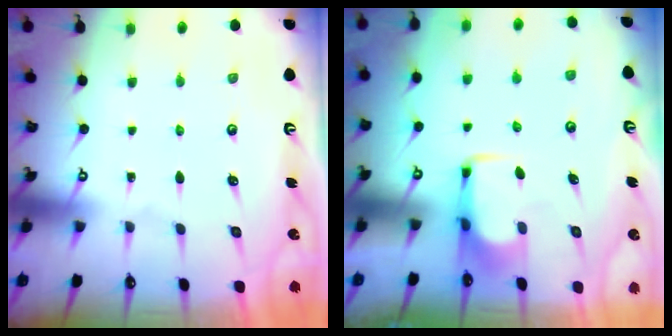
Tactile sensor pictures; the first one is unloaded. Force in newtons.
{"total": 2.2, "press": 2.1, "slide": 0.4}